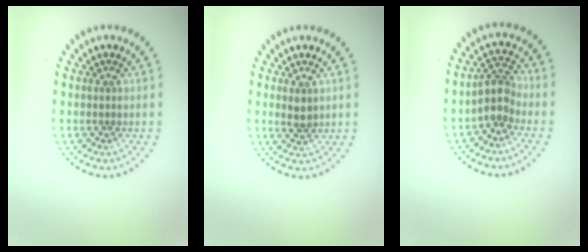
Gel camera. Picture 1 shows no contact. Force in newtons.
{"total": 1.4, "press": 1.3, "slide": 0.3}
{"total": 2.4, "press": 1.9, "slide": 1.5}